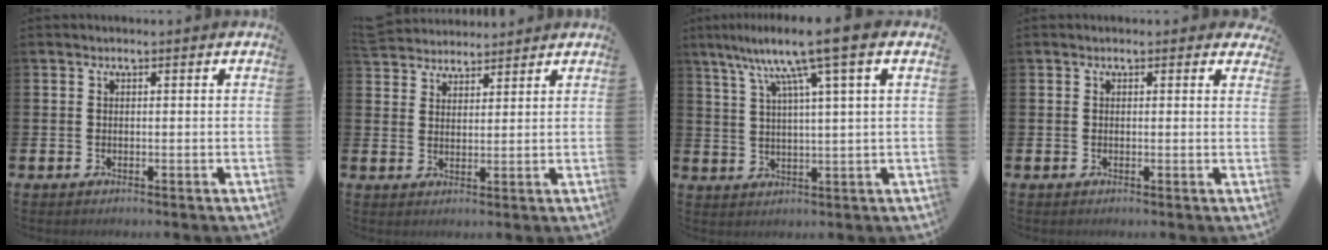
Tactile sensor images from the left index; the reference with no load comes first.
{"total": 4.4, "force": [4.3, 0.9, -0.2], "torque": [-0.018, -0.013, 0.082]}
{"total": 9.3, "force": [5.7, -0.1, 7.4], "torque": [-0.156, -0.014, 0.090]}
{"total": 0.6, "force": [0.4, 0.4, 0.2], "torque": [-0.001, 0.004, 0.006]}